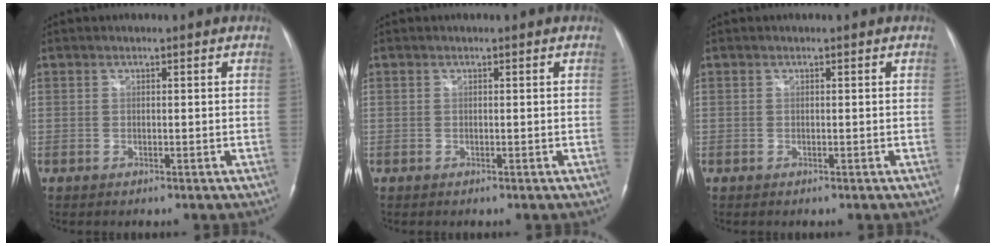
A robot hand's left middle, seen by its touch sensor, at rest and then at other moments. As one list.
[{"total": 0.0}, {"total": 0.0}]